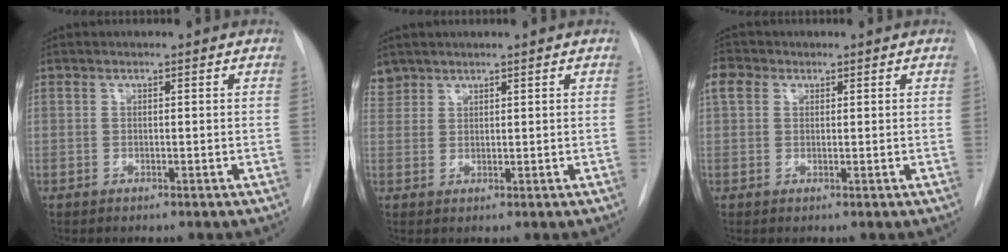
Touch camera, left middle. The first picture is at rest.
{"total": 2.6, "force": [2.2, 1.3, -0.3], "torque": [0.010, 0.010, 0.044]}
{"total": 2.9, "force": [1.3, 2.3, 1.3], "torque": [-0.034, 0.016, 0.025]}